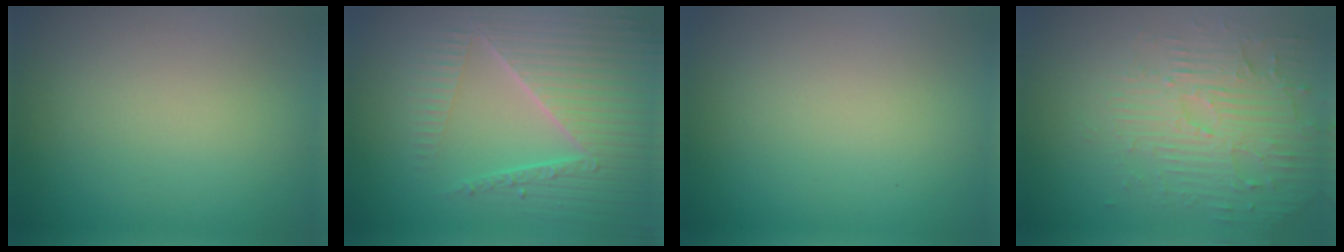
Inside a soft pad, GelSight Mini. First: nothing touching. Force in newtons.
{"total": 7.0, "press": 5.4, "slide": 4.4}
{"total": 0.0}
{"total": 4.3, "press": 3.7, "slide": 2.1}